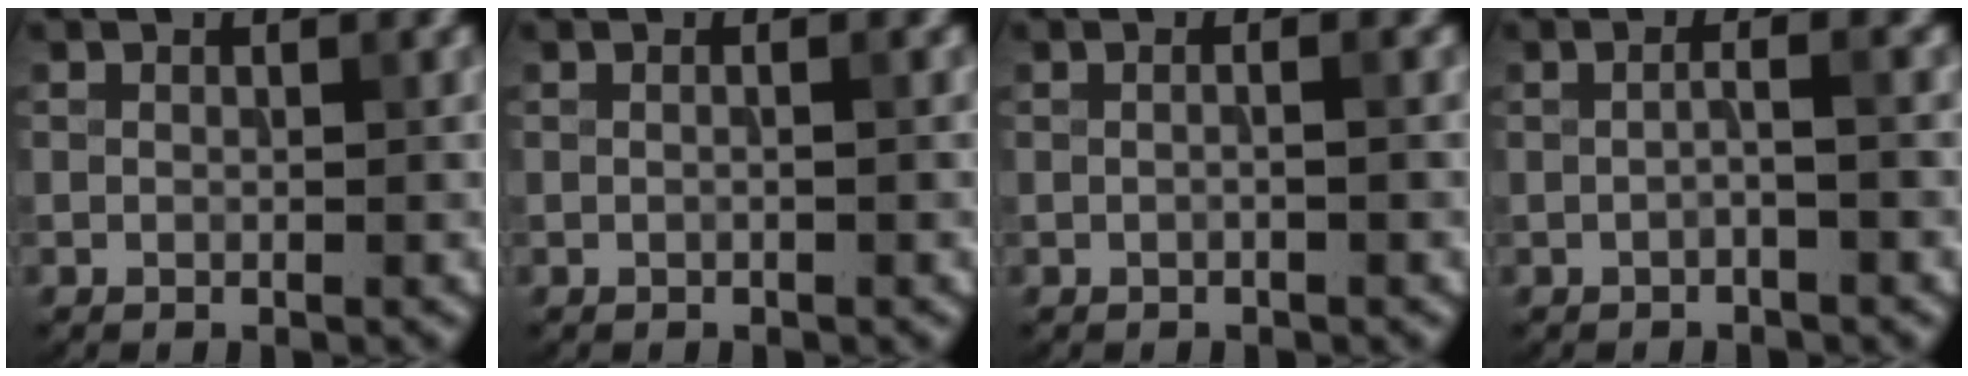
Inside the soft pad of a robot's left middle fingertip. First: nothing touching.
{"total": 0.9, "force": [0.2, 0.3, 0.8], "torque": [-0.011, -0.008, -0.009]}
{"total": 1.5, "force": [0.2, 0.7, 1.4], "torque": [-0.006, -0.009, -0.013]}
{"total": 1.6, "force": [-0.3, 0.3, 1.5], "torque": [-0.020, 0.005, -0.011]}